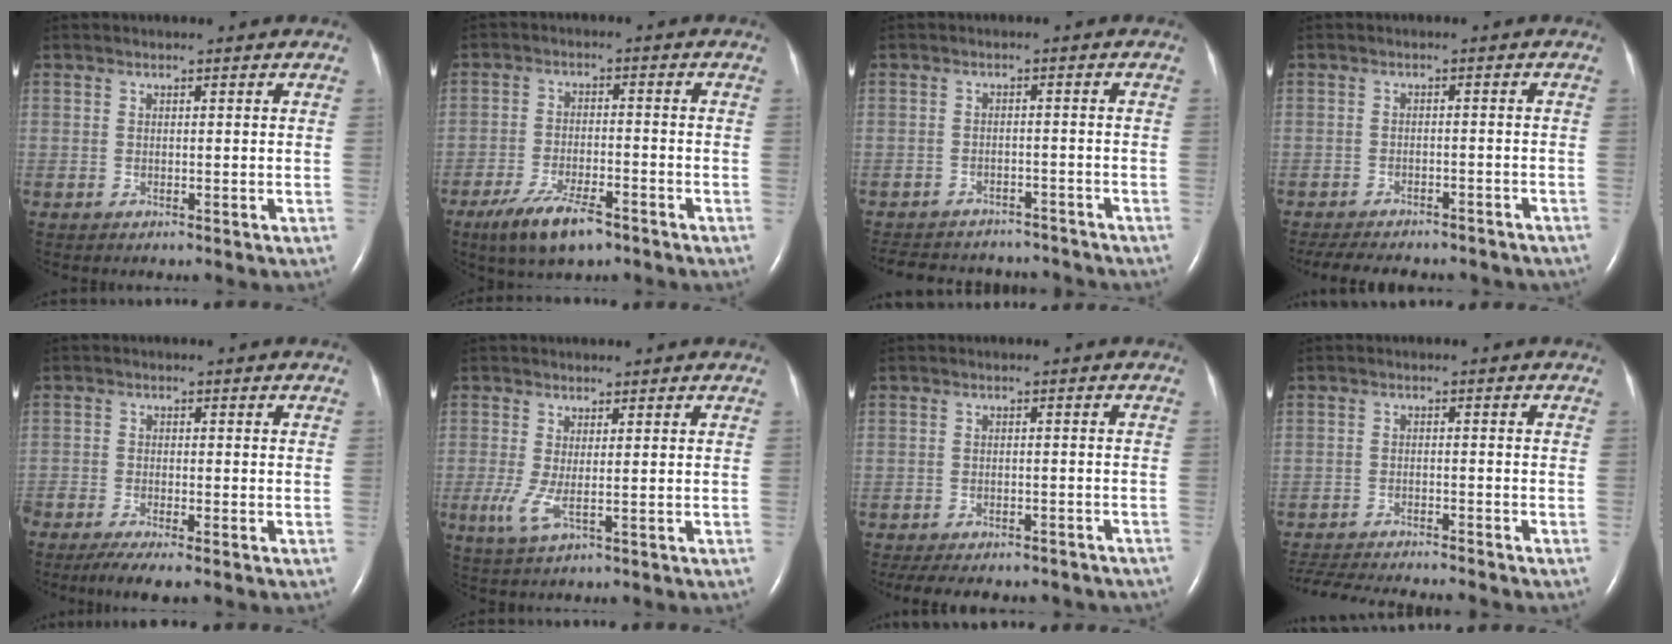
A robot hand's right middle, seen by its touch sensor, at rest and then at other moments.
{"total": 8.2, "force": [-5.5, 2.2, 5.6], "torque": [-0.114, -0.012, -0.093]}
{"total": 15.4, "force": [-13.9, 5.0, 4.3], "torque": [-0.104, 0.003, -0.177]}
{"total": 16.6, "force": [-14.3, 5.1, 6.7], "torque": [-0.146, -0.012, -0.177]}
{"total": 5.4, "force": [-4.2, 0.6, 3.4], "torque": [-0.059, -0.012, -0.071]}
{"total": 3.2, "force": [-0.3, 0.4, 3.2], "torque": [-0.077, -0.012, -0.005]}
{"total": 17.0, "force": [-14.6, 5.5, 6.8], "torque": [-0.141, -0.009, -0.175]}
{"total": 13.3, "force": [-12.4, 0.8, 4.9], "torque": [-0.079, -0.018, -0.184]}